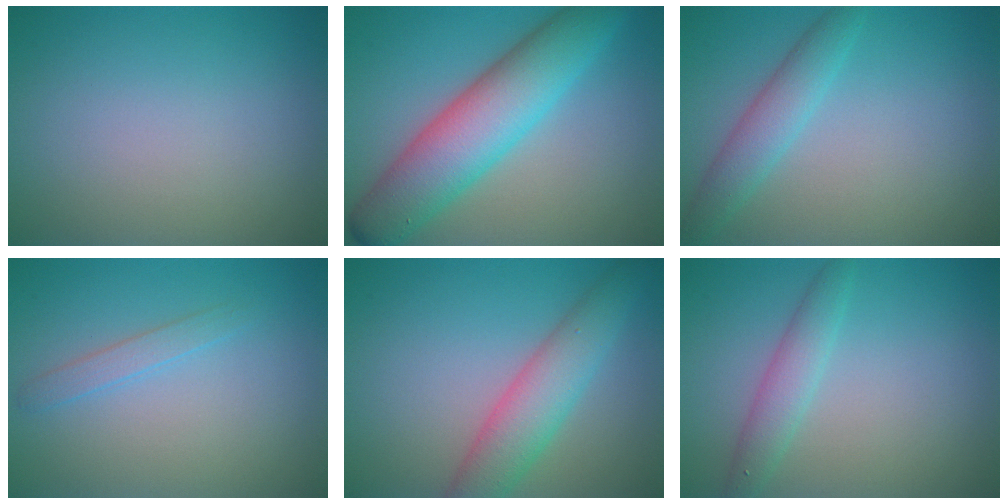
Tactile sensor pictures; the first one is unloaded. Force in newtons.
{"total": 8.5, "press": 8.5, "slide": 0.0}
{"total": 3.0, "press": 3.0, "slide": 0.1}
{"total": 1.3, "press": 1.3, "slide": 0.1}
{"total": 4.9, "press": 4.9, "slide": 0.1}
{"total": 2.5, "press": 2.5, "slide": 0.2}